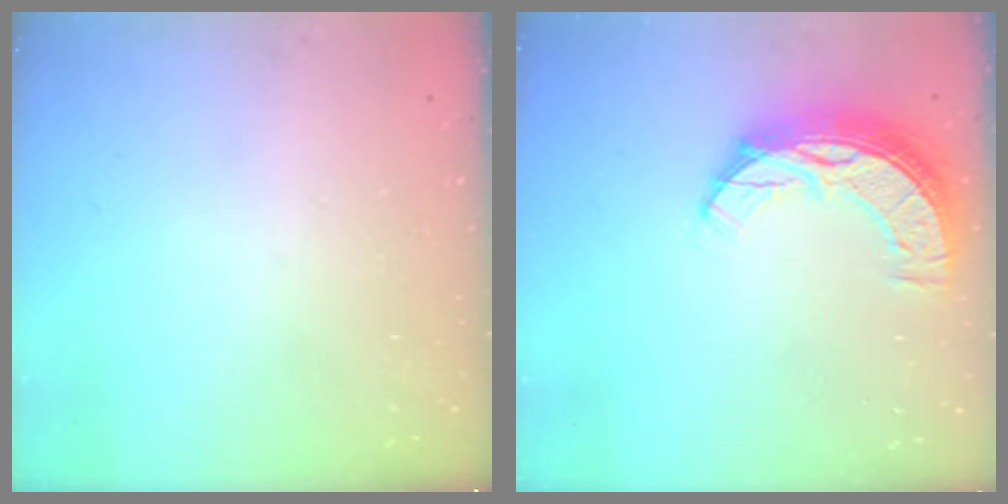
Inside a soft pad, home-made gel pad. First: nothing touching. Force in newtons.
{"total": 10.4, "press": 10.3, "slide": 0.9}